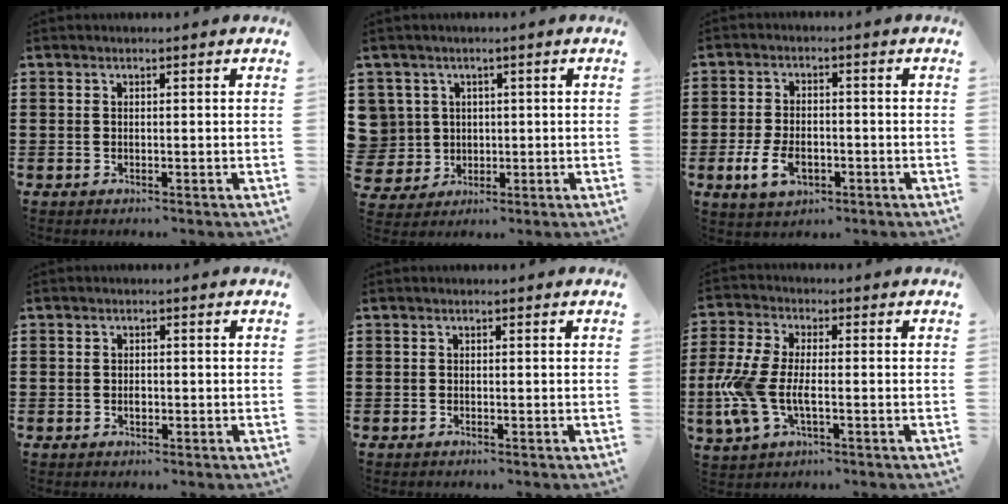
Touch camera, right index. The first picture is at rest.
{"total": 5.2, "force": [1.1, 5.1, 0.1], "torque": [-0.037, 0.013, 0.020]}
{"total": 5.3, "force": [-1.9, 3.1, 3.9], "torque": [-0.095, -0.004, -0.039]}
{"total": 1.3, "force": [-0.3, 1.1, 0.7], "torque": [-0.015, 0.003, -0.005]}
{"total": 0.0}
{"total": 8.1, "force": [-1.6, 3.8, 7.0], "torque": [-0.183, -0.017, -0.038]}